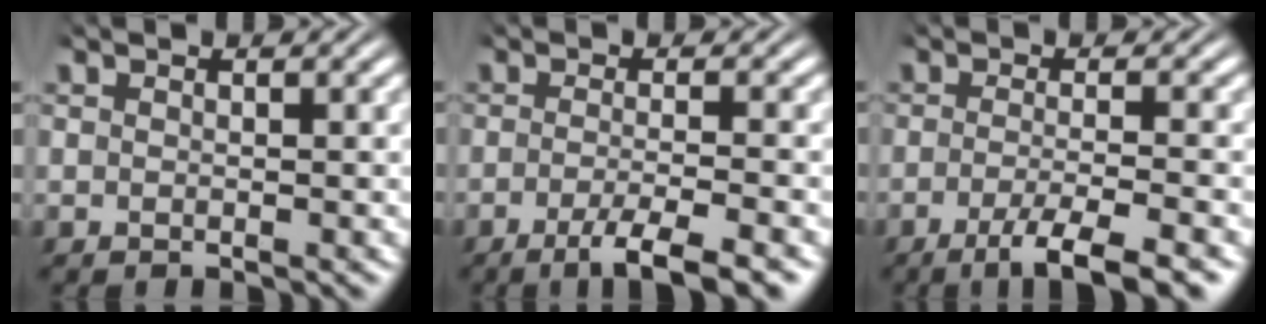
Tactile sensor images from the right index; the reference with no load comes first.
{"total": 4.6, "force": [-3.2, 0.2, 3.3], "torque": [-0.045, -0.014, -0.045]}
{"total": 5.2, "force": [-3.6, 0.3, 3.7], "torque": [-0.053, -0.019, -0.048]}